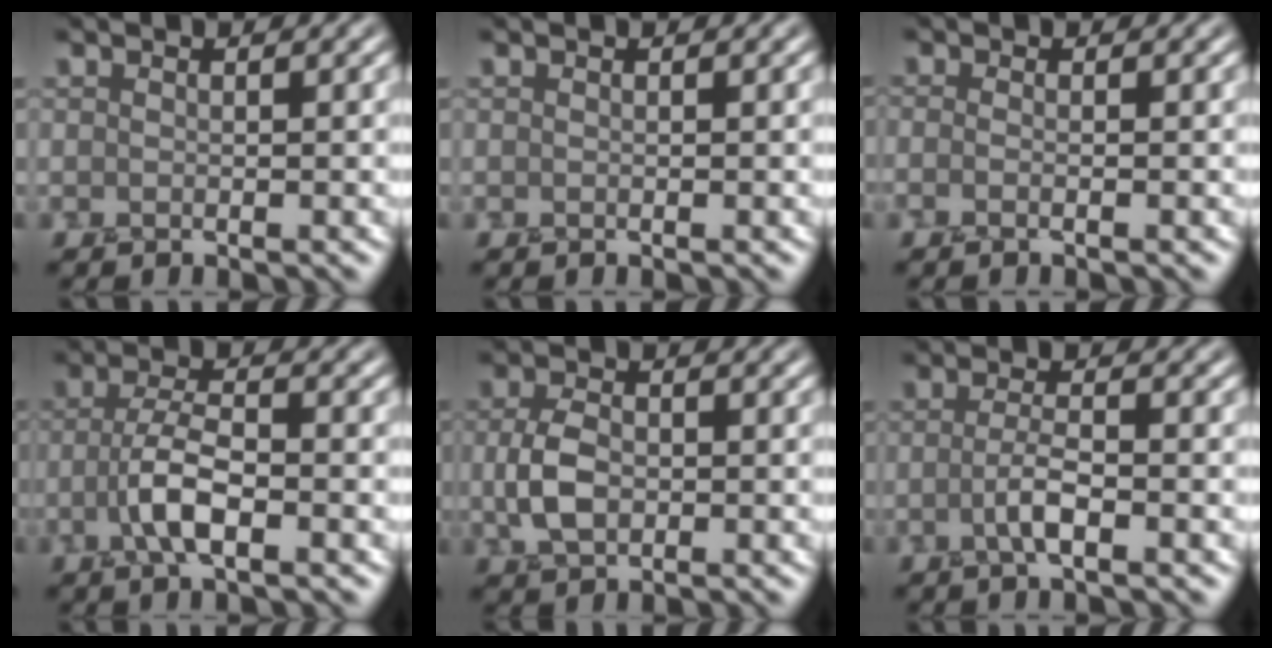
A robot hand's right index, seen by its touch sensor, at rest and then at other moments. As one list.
[{"total": 0.0}, {"total": 1.2, "force": [-0.6, 0.3, 1.0], "torque": [-0.021, -0.008, -0.016]}, {"total": 3.9, "force": [-1.2, 1.2, 3.5], "torque": [-0.073, 0.001, -0.029]}, {"total": 3.4, "force": [-0.3, 2.2, 2.6], "torque": [-0.059, -0.001, -0.006]}, {"total": 2.3, "force": [-0.7, 0.4, 2.1], "torque": [-0.041, 0.001, -0.018]}]